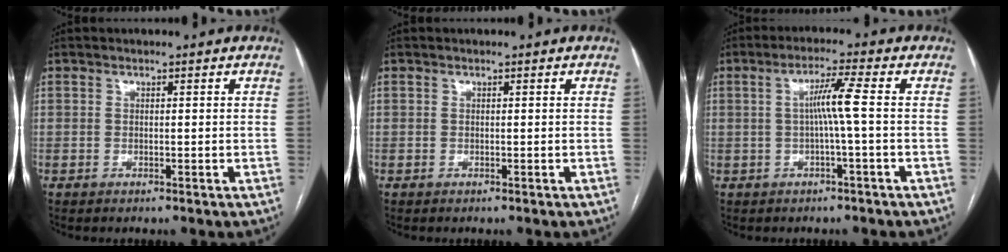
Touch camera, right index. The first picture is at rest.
{"total": 0.0}
{"total": 4.8, "force": [-0.1, -0.9, 4.7], "torque": [-0.083, 0.010, 0.001]}